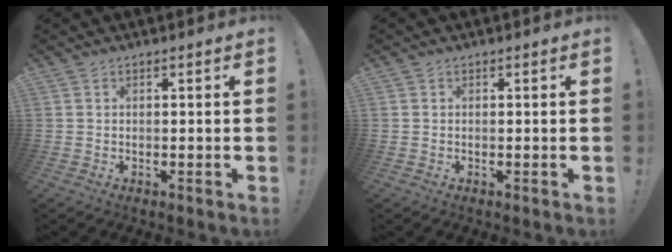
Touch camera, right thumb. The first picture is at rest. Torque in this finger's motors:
{"motor_torque": [0.22, 1.83, 0.36, -0.14, 0.00]}